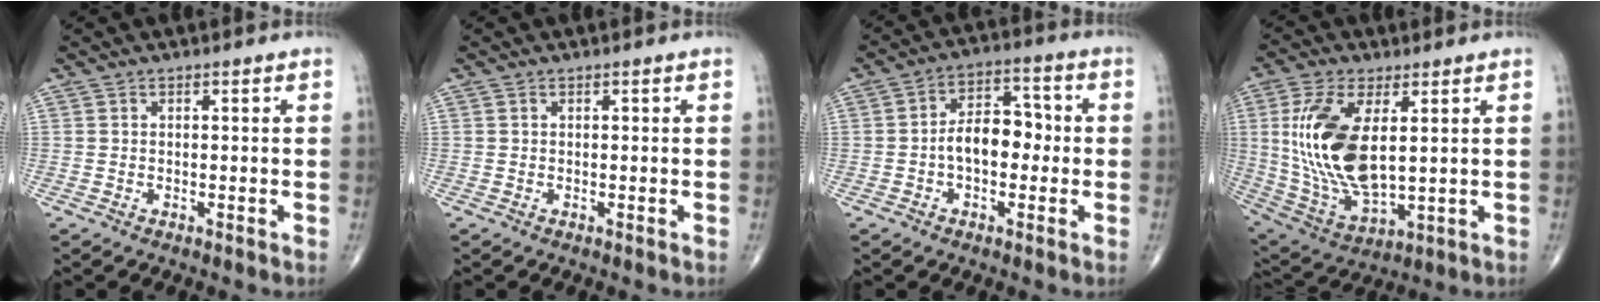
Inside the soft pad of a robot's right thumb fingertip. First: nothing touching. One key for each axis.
{"total": 0.0}
{"total": 8.8, "fx": -1.0, "fy": 5.5, "fz": 6.8, "tx": -0.088, "ty": 0.033, "tz": -0.025}
{"total": 18.4, "fx": 3.0, "fy": 8.8, "fz": 15.9, "tx": -0.328, "ty": -0.020, "tz": 0.071}